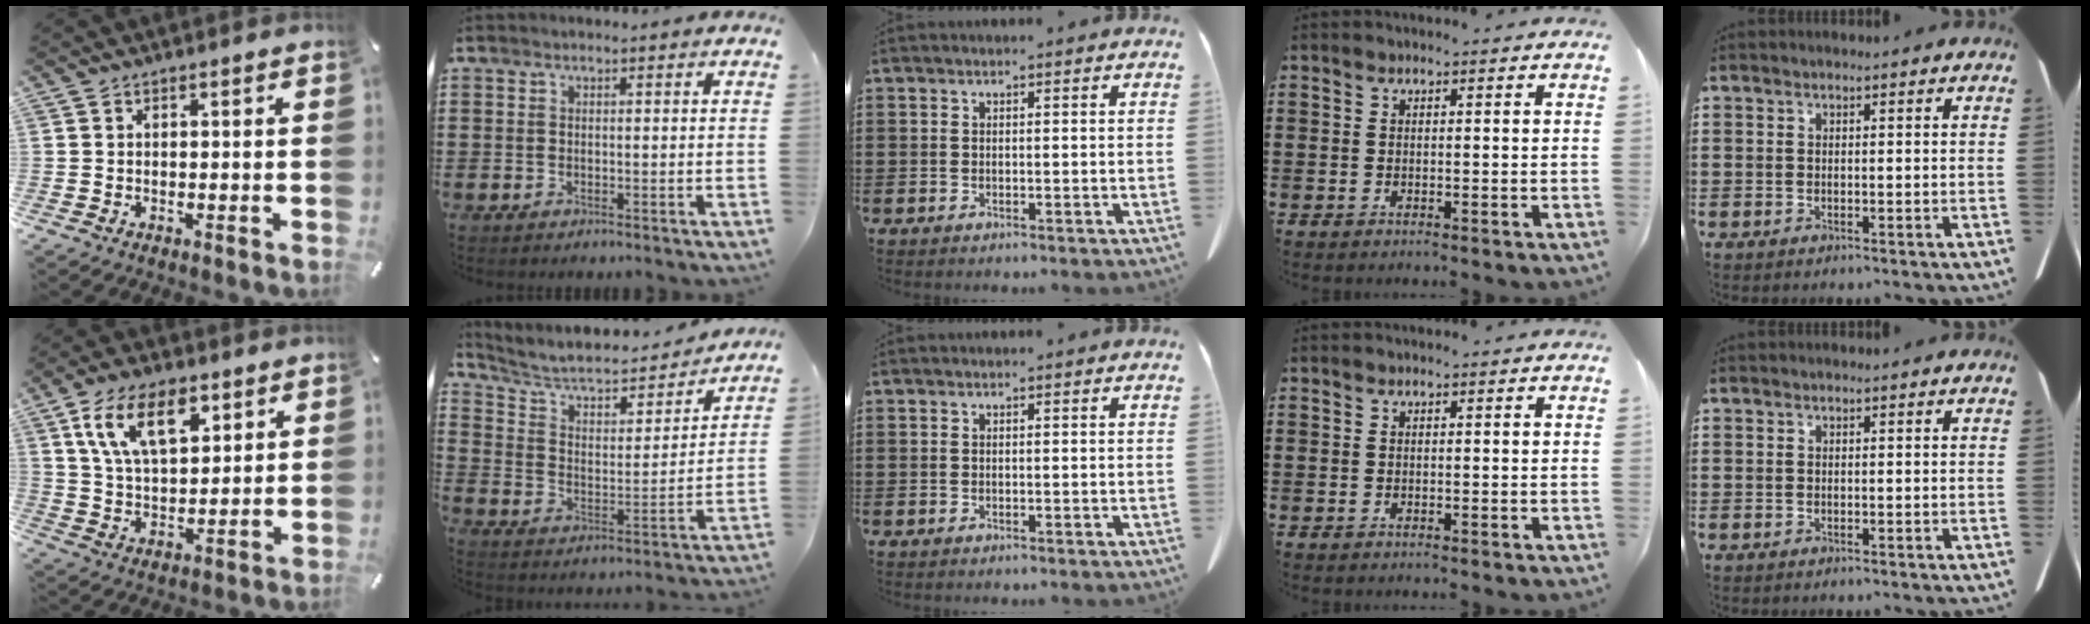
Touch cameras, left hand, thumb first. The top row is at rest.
{"thumb": {"total": 13.4, "force": [6.8, 7.2, 9.0], "torque": [-0.182, -0.009, 0.121]}, "index": {"total": 5.8, "force": [4.9, 1.8, 2.5], "torque": [-0.072, -0.032, 0.078]}}